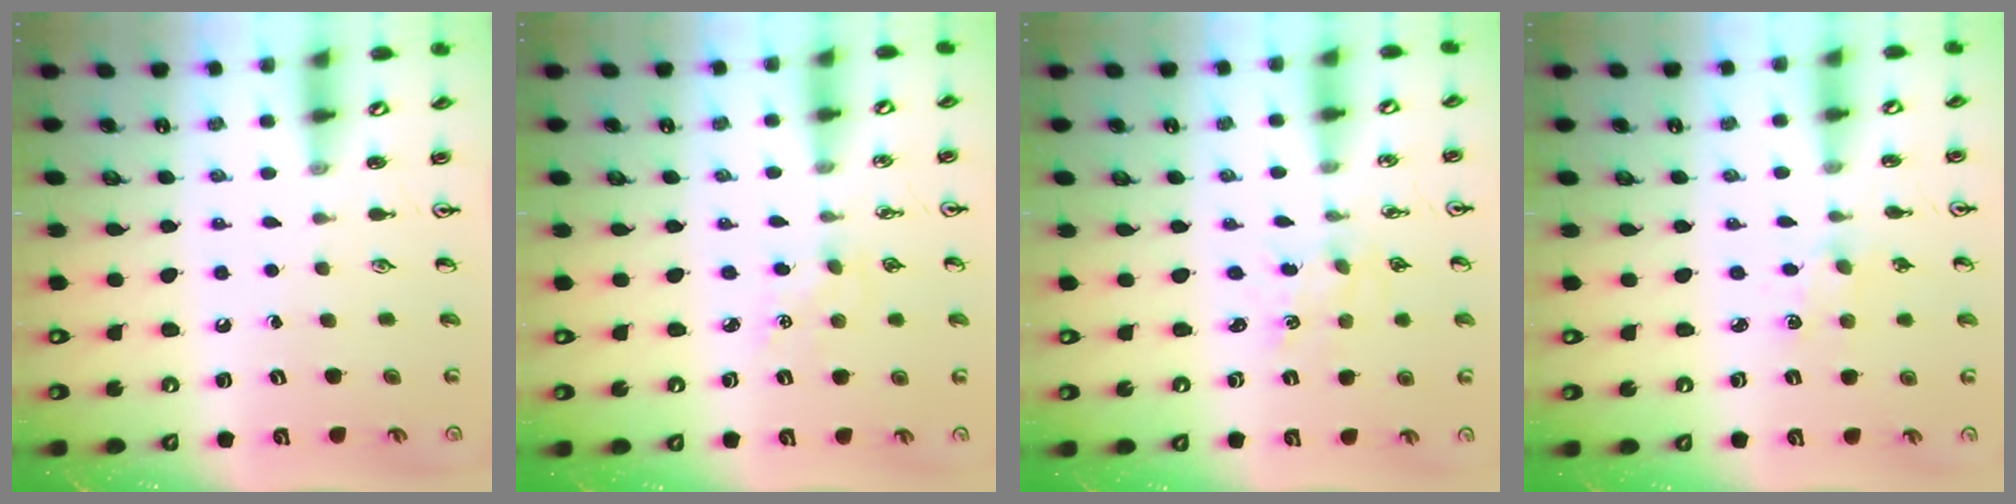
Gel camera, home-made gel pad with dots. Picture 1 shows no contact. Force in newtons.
{"total": 4.5, "press": 4.4, "slide": 0.5}
{"total": 0.7, "press": 0.7, "slide": 0.1}
{"total": 1.9, "press": 1.9, "slide": 0.2}